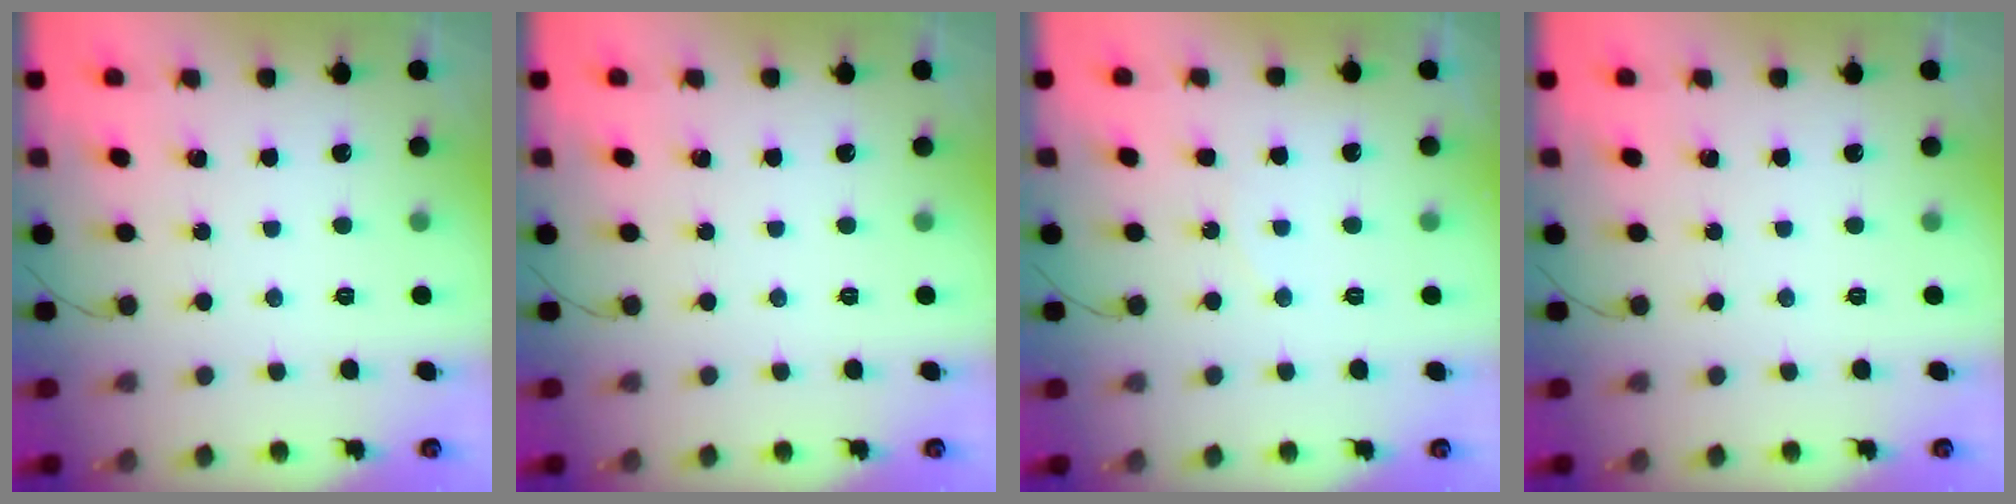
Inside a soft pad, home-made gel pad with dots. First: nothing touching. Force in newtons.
{"total": 0.0}
{"total": 4.9, "press": 4.8, "slide": 0.4}
{"total": 0.0}